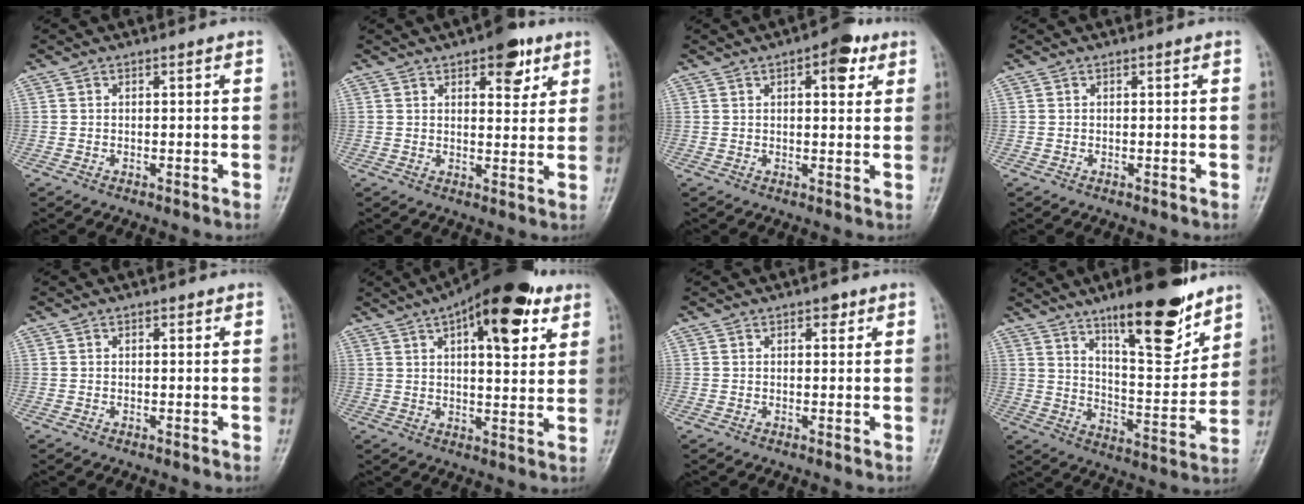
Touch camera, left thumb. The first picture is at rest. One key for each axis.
{"total": 7.4, "fx": 4.1, "fy": 3.5, "fz": 5.1, "tx": -0.040, "ty": -0.017, "tz": 0.050}
{"total": 6.5, "fx": 3.1, "fy": 2.8, "fz": 5.0, "tx": -0.045, "ty": -0.006, "tz": 0.033}
{"total": 0.0}
{"total": 0.7, "fx": 0.3, "fy": 0.4, "fz": 0.5, "tx": -0.004, "ty": 0.000, "tz": 0.002}
{"total": 18.0, "fx": 8.8, "fy": 7.0, "fz": 13.9, "tx": -0.176, "ty": -0.013, "tz": 0.124}
{"total": 1.7, "fx": 0.9, "fy": 0.9, "fz": 1.0, "tx": -0.005, "ty": -0.001, "tz": 0.009}
{"total": 17.5, "fx": 11.7, "fy": 4.9, "fz": 12.0, "tx": -0.147, "ty": -0.080, "tz": 0.192}